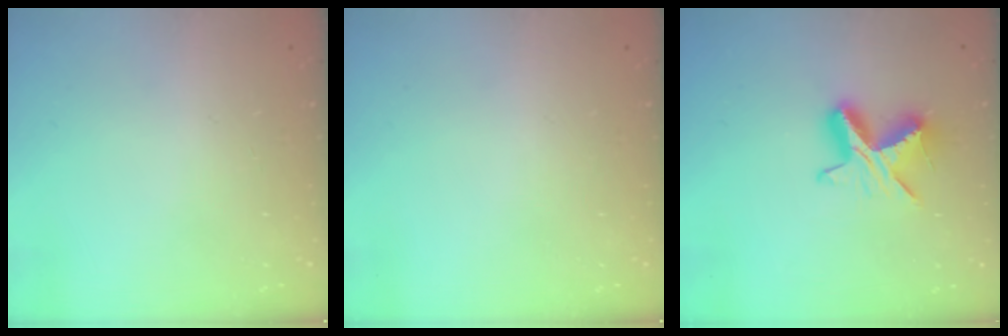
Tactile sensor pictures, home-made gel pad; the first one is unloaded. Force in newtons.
{"total": 0.0}
{"total": 9.4, "press": 9.4, "slide": 0.3}